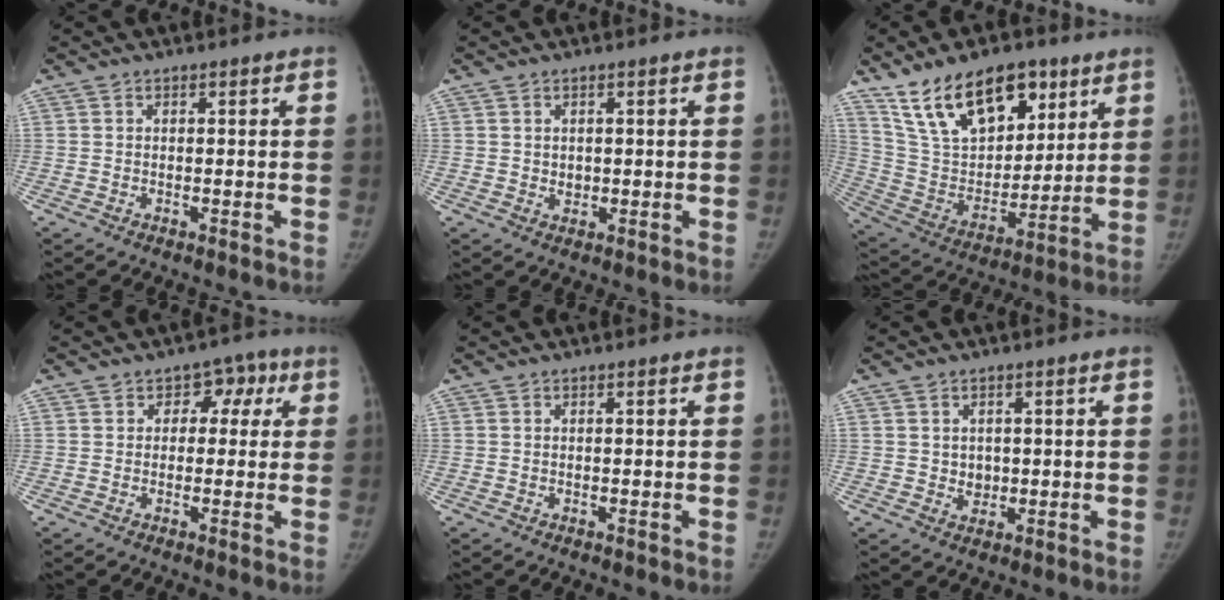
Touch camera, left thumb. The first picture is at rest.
{"total": 1.4, "force": [0.2, 1.3, 0.6], "torque": [-0.005, -0.003, 0.008]}
{"total": 21.4, "force": [13.0, 11.4, 12.6], "torque": [-0.176, -0.045, 0.244]}
{"total": 5.1, "force": [1.4, 4.2, 2.6], "torque": [0.012, 0.007, 0.007]}
{"total": 0.0}
{"total": 2.6, "force": [0.2, 2.3, 1.2], "torque": [-0.005, -0.002, 0.008]}